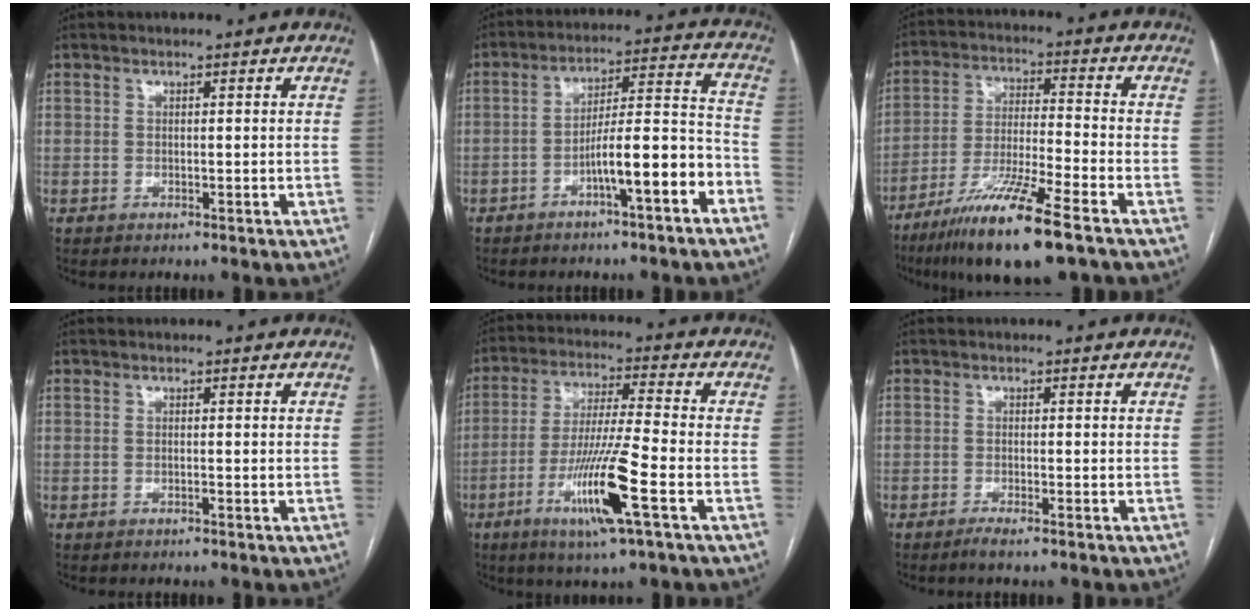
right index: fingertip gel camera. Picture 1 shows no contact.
{"total": 10.3, "force": [-5.2, 0.9, 8.8], "torque": [-0.137, 0.030, -0.077]}
{"total": 14.2, "force": [-9.0, 0.5, 11.0], "torque": [-0.217, -0.035, -0.163]}
{"total": 0.0}
{"total": 12.8, "force": [-5.1, -0.3, 11.7], "torque": [-0.229, -0.020, -0.097]}
{"total": 1.8, "force": [-1.3, -0.1, 1.2], "torque": [-0.024, -0.003, -0.026]}